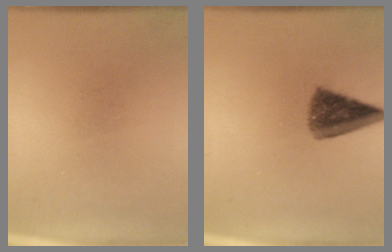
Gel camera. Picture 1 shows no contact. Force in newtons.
{"total": 7.3}